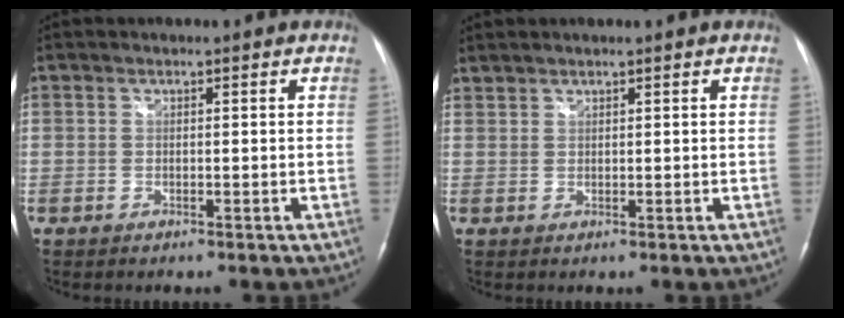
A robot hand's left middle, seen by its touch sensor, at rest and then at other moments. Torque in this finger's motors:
{"motor_torque": [0.31, -0.60, 0.54, 0.21]}